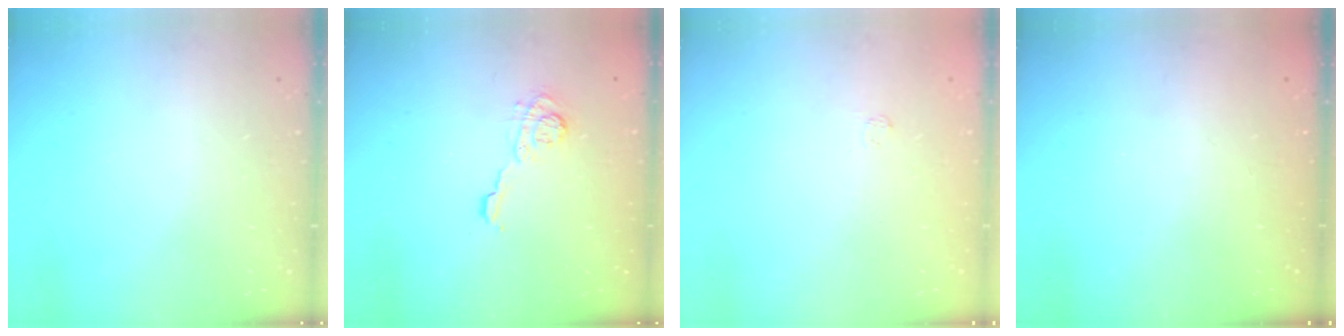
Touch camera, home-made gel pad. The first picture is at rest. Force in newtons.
{"total": 5.8, "press": 5.7, "slide": 0.8}
{"total": 1.7, "press": 1.2, "slide": 1.1}
{"total": 2.3, "press": 2.2, "slide": 0.8}